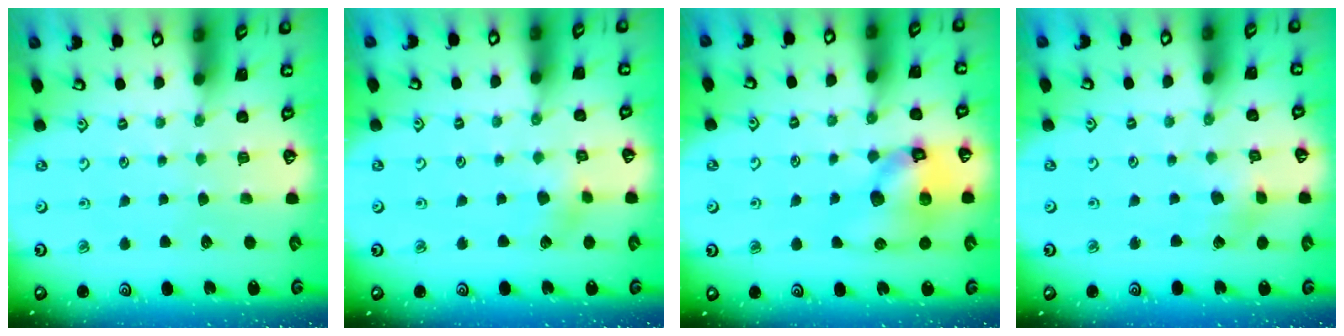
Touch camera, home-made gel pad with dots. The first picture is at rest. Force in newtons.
{"total": 3.4, "press": 3.4, "slide": 0.4}
{"total": 13.7, "press": 13.6, "slide": 2.1}
{"total": 3.0, "press": 2.9, "slide": 0.5}